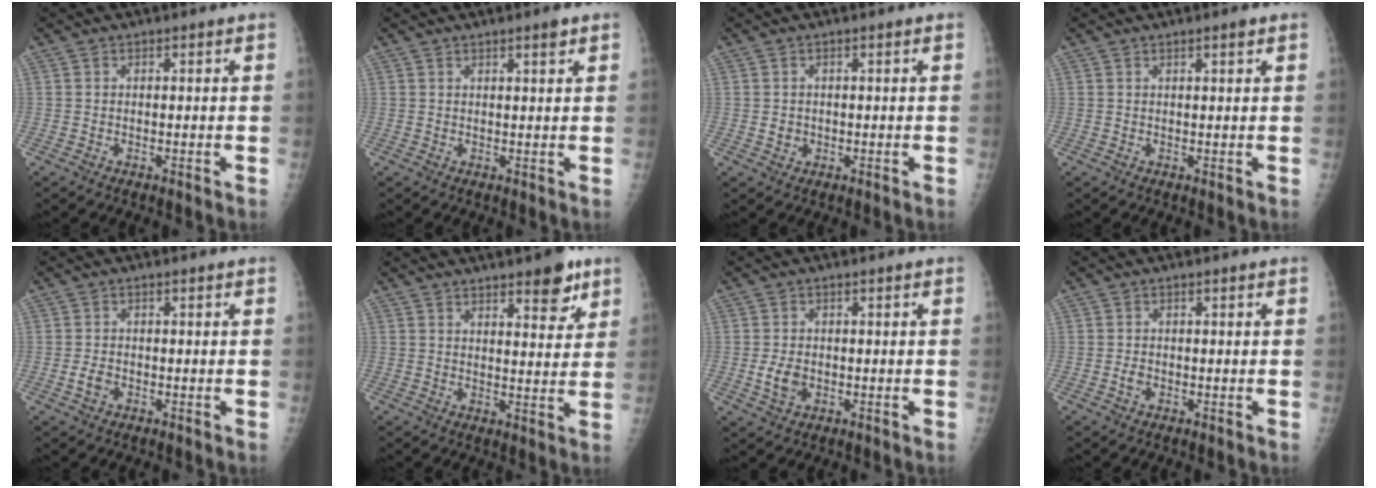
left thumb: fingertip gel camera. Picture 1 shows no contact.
{"total": 1.9, "force": [1.3, 0.2, 1.4], "torque": [-0.020, -0.008, 0.020]}
{"total": 1.6, "force": [-0.1, 1.5, 0.7], "torque": [-0.006, 0.002, 0.004]}
{"total": 1.3, "force": [0.9, 0.1, 1.0], "torque": [-0.013, -0.004, 0.013]}
{"total": 2.0, "force": [-0.7, 1.4, 1.3], "torque": [-0.023, 0.002, -0.012]}
{"total": 7.7, "force": [4.9, 2.5, 5.4], "torque": [-0.054, -0.027, 0.064]}
{"total": 3.6, "force": [-0.6, 2.5, 2.5], "torque": [-0.046, -0.003, -0.006]}
{"total": 1.2, "force": [-0.3, 0.9, 0.8], "torque": [-0.012, 0.001, -0.006]}